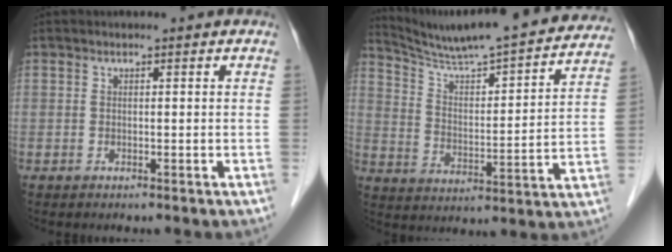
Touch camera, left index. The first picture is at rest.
{"total": 23.5, "force": [21.6, 1.5, 9.1], "torque": [-0.140, -0.031, 0.300]}